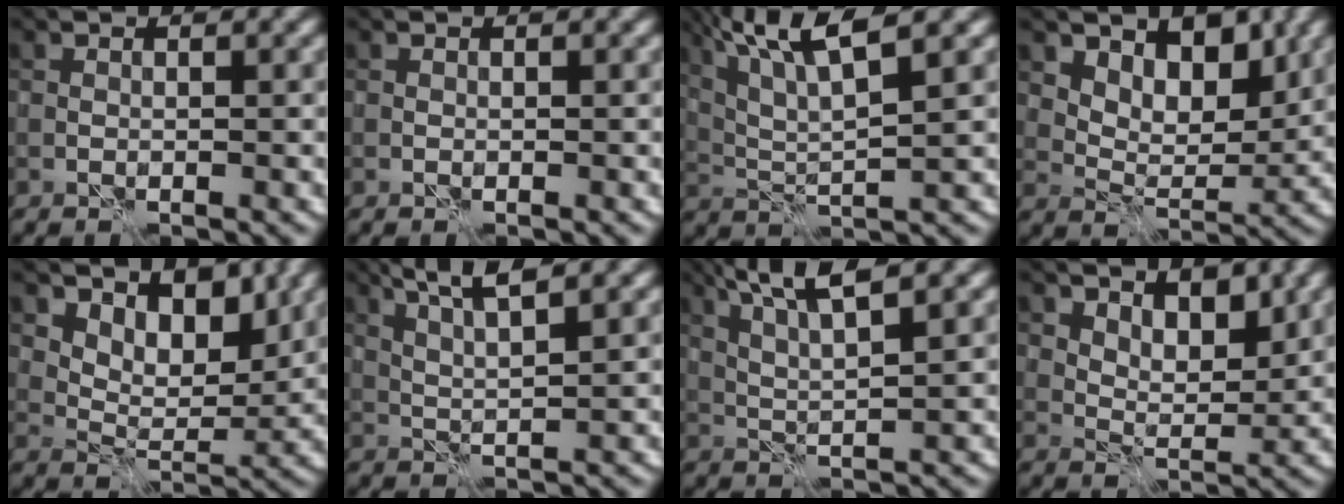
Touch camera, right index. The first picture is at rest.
{"total": 0.0}
{"total": 6.9, "force": [3.8, 1.4, 5.6], "torque": [-0.104, 0.011, 0.072]}
{"total": 5.8, "force": [3.4, 3.2, 3.3], "torque": [-0.050, -0.014, 0.049]}
{"total": 5.6, "force": [3.6, 3.0, 3.1], "torque": [-0.048, -0.013, 0.052]}
{"total": 4.9, "force": [3.2, 0.7, 3.6], "torque": [-0.067, 0.008, 0.050]}
{"total": 5.5, "force": [3.2, 0.8, 4.4], "torque": [-0.090, 0.010, 0.058]}
{"total": 3.8, "force": [2.4, 2.0, 2.1], "torque": [-0.035, -0.016, 0.037]}